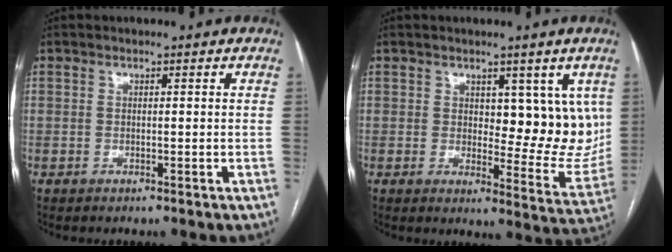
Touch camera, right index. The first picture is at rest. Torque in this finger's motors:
{"motor_torque": [0.16, 0.08, 0.15, 0.03]}